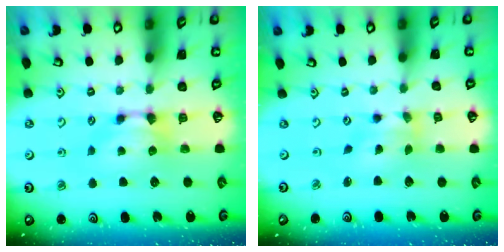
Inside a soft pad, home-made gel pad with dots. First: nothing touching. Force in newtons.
{"total": 1.4, "press": 0.3, "slide": 1.4}